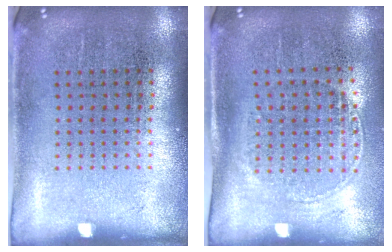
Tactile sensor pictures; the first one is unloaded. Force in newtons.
{"total": 1.5, "press": 1.2, "slide": 0.8}